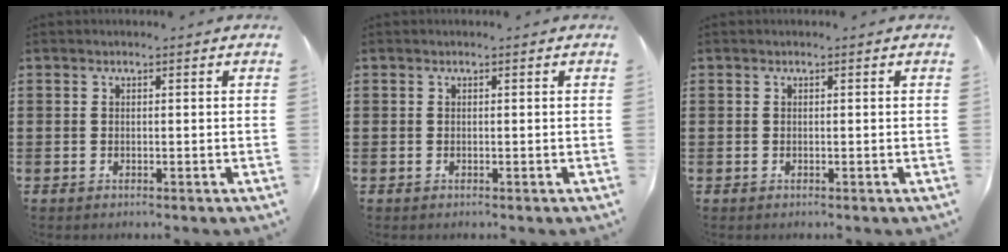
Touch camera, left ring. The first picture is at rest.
{"total": 0.0}
{"total": 0.0}